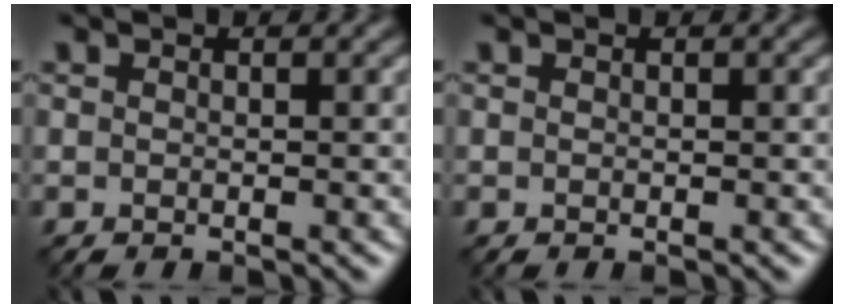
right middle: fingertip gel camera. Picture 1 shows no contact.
{"total": 0.0}